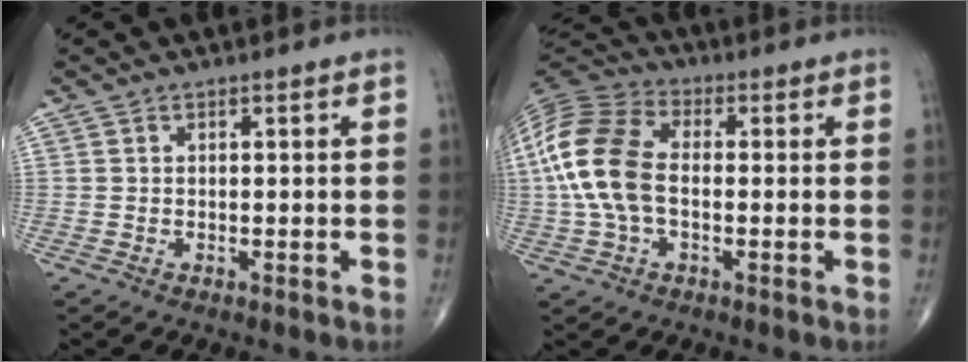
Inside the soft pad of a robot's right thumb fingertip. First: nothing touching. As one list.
[{"total": 15.1, "force": [-0.4, 8.9, 12.1], "torque": [-0.268, 0.031, -0.014]}]